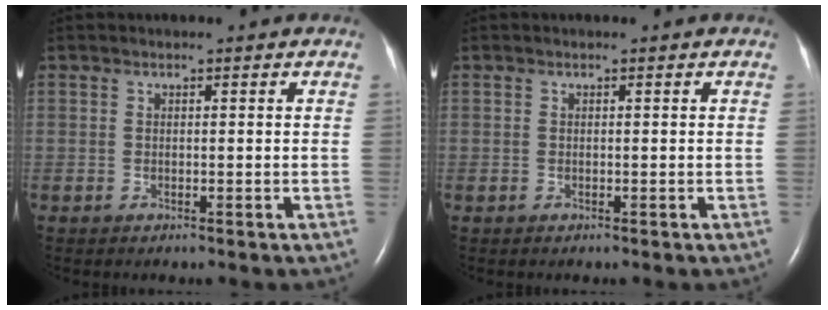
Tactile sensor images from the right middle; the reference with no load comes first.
{"total": 0.0}